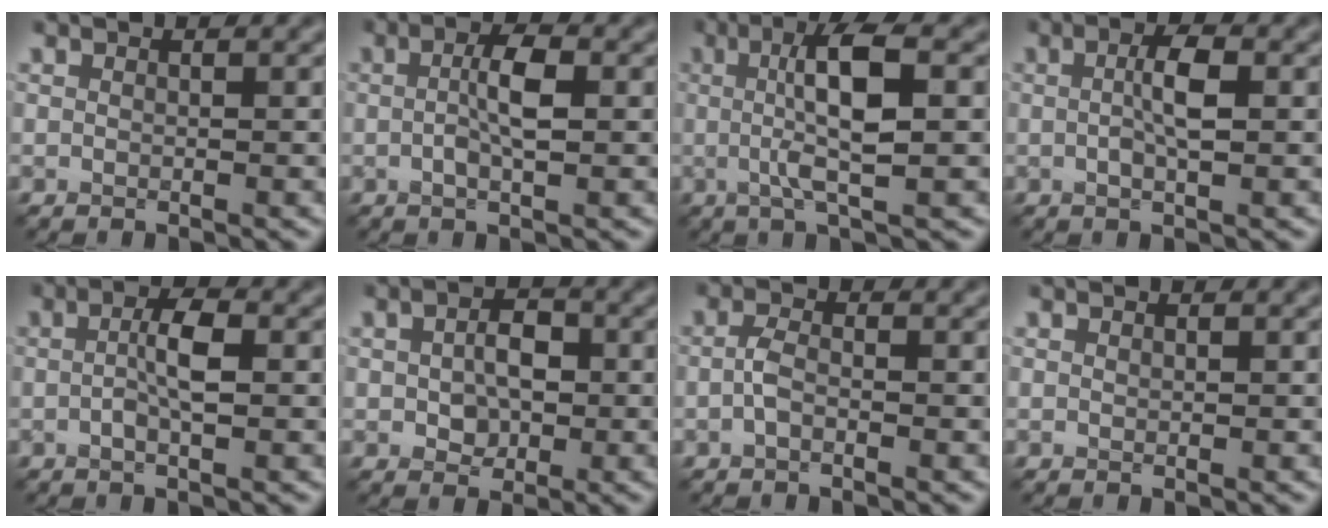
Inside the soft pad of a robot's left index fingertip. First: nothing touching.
{"total": 3.3, "force": [0.1, 1.0, 3.2], "torque": [-0.062, 0.004, -0.002]}
{"total": 6.4, "force": [0.5, 1.4, 6.2], "torque": [-0.114, 0.005, 0.006]}
{"total": 3.1, "force": [0.3, 0.9, 3.0], "torque": [-0.058, 0.004, 0.002]}
{"total": 2.9, "force": [-0.1, 0.8, 2.8], "torque": [-0.055, 0.005, -0.006]}
{"total": 3.9, "force": [0.1, 2.6, 2.9], "torque": [-0.054, 0.000, 0.001]}
{"total": 1.5, "force": [-0.5, 0.7, 1.2], "torque": [-0.027, 0.002, -0.014]}
{"total": 0.0}